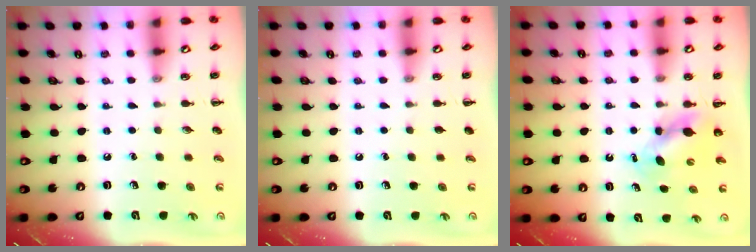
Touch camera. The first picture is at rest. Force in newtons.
{"total": 0.0}
{"total": 5.0, "press": 5.0, "slide": 0.3}